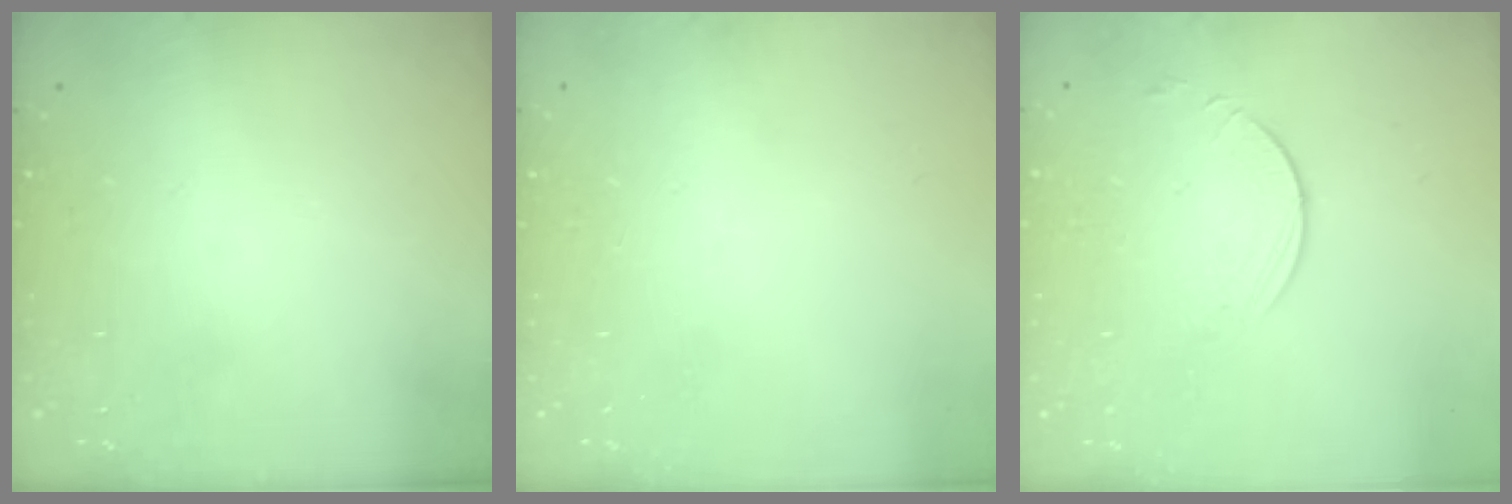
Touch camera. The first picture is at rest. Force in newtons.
{"total": 0.0}
{"total": 4.8, "press": 4.8, "slide": 0.5}